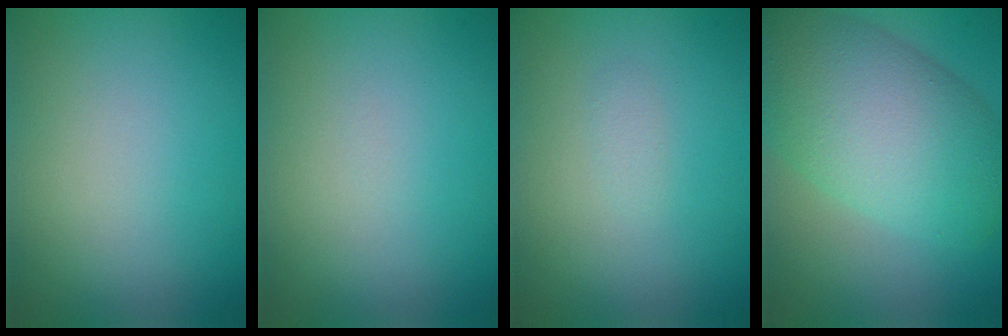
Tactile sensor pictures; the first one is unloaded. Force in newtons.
{"total": 0.0}
{"total": 0.5, "press": 0.5, "slide": 0.0}
{"total": 10.2, "press": 10.2, "slide": 0.3}